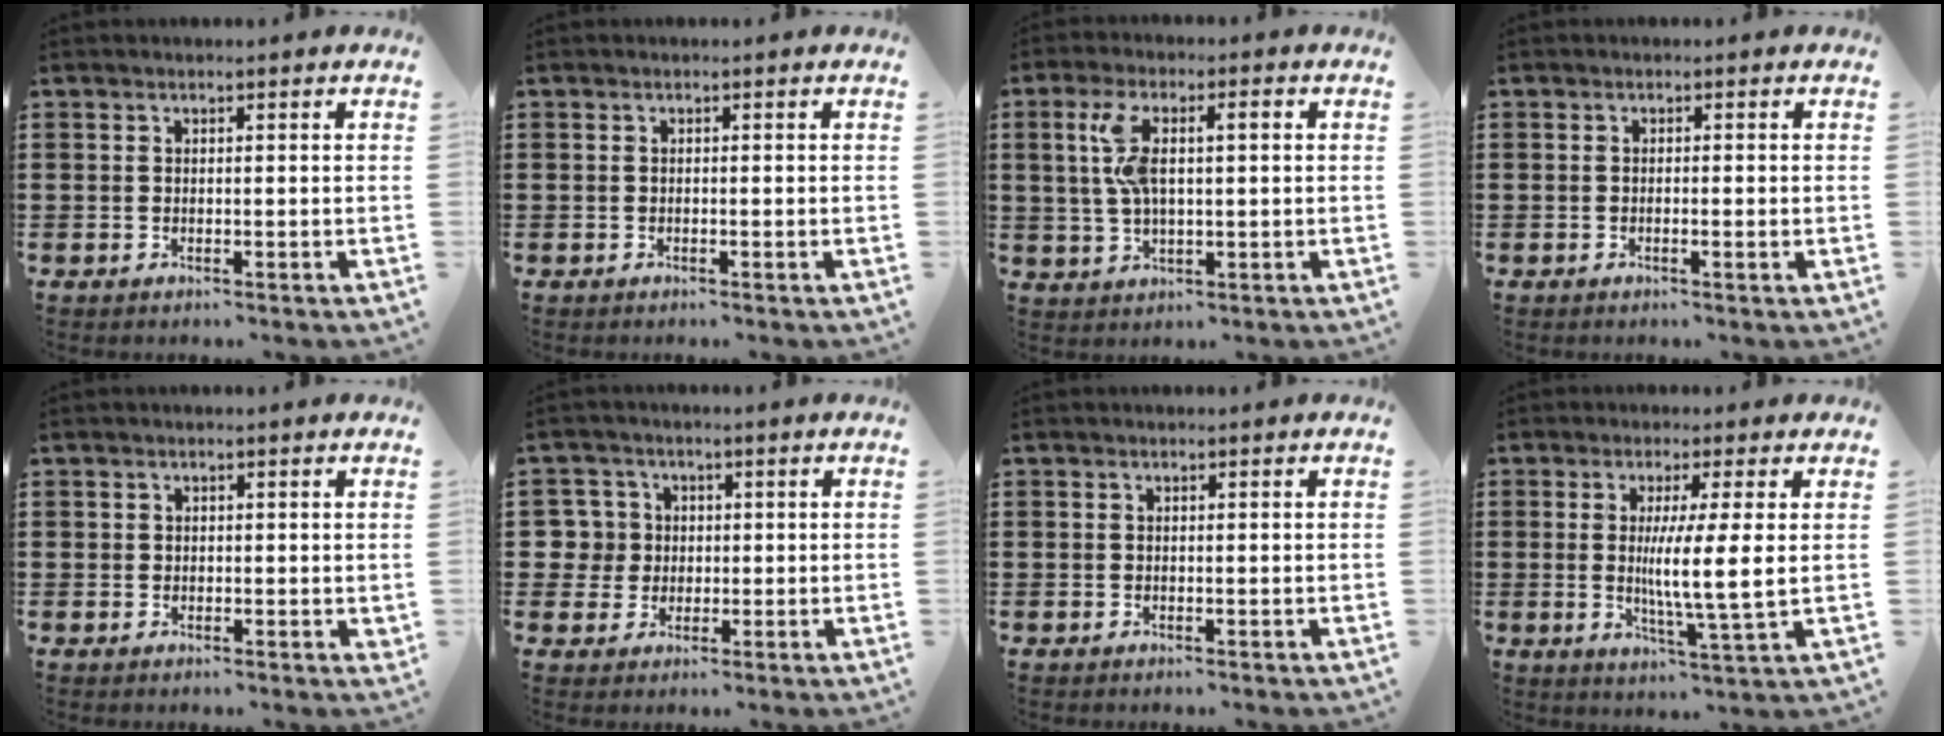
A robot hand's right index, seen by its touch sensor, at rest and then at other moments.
{"total": 0.0}
{"total": 7.3, "force": [1.5, 2.5, 6.7], "torque": [-0.153, 0.003, 0.017]}
{"total": 0.8, "force": [-0.2, -0.1, 0.8], "torque": [-0.014, -0.005, -0.003]}
{"total": 1.0, "force": [0.6, 0.8, 0.2], "torque": [-0.006, 0.004, 0.012]}
{"total": 5.1, "force": [0.6, 5.0, 0.8], "torque": [-0.047, 0.015, 0.008]}
{"total": 0.0}
{"total": 6.8, "force": [0.9, 0.0, 6.8], "torque": [-0.120, -0.012, 0.010]}